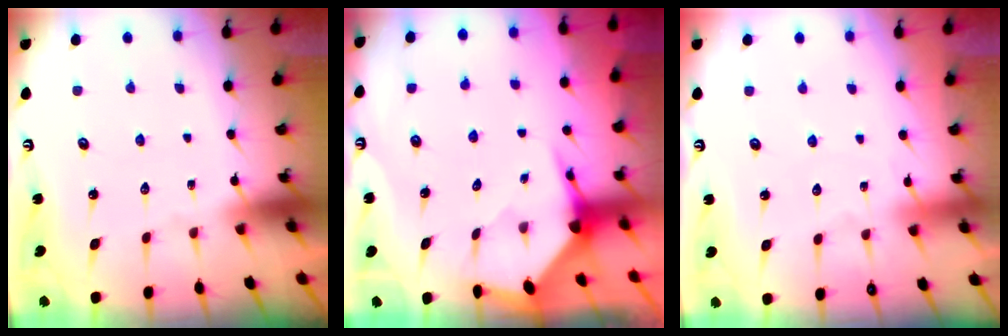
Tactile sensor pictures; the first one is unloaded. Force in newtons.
{"total": 3.5, "press": 3.5, "slide": 0.4}
{"total": 3.8, "press": 3.7, "slide": 0.4}